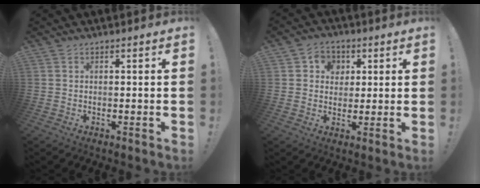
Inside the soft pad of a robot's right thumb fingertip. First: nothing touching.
{"total": 6.9, "force": [1.4, 6.5, 1.9], "torque": [-0.022, -0.001, 0.027]}